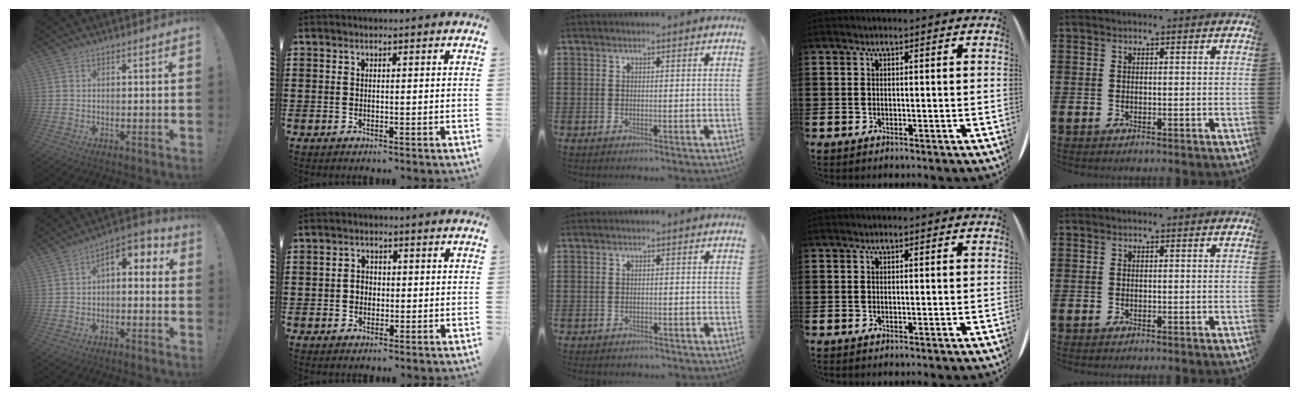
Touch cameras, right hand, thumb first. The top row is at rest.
{"thumb": {"total": 5.9, "force": [1.1, 3.2, 4.8], "torque": [-0.062, -0.005, 0.020]}, "index": {"total": 2.1, "force": [-0.3, 1.9, 0.9], "torque": [-0.021, 0.008, -0.009]}, "middle": {"total": 0.7, "force": [-0.7, 0.2, 0.0], "torque": [-0.002, 0.000, -0.015]}}